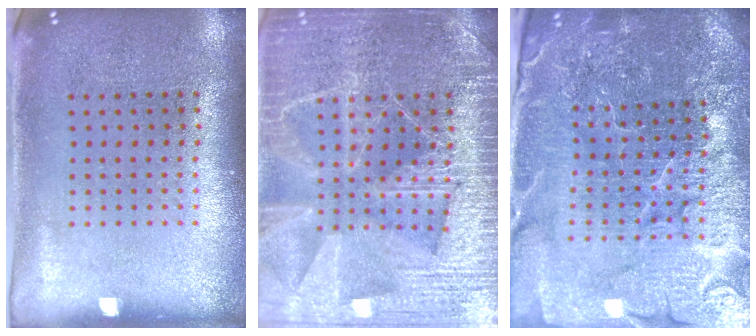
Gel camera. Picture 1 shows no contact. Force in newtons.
{"total": 6.3, "press": 6.3, "slide": 0.7}
{"total": 5.7, "press": 5.1, "slide": 2.4}